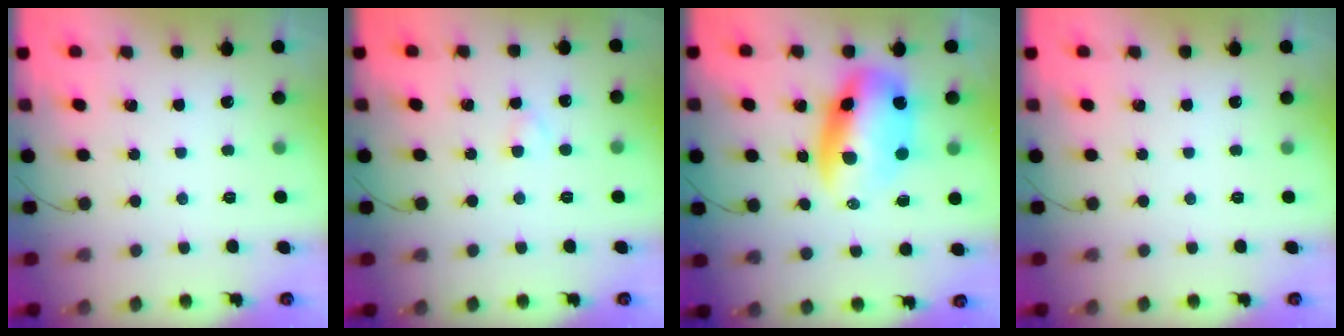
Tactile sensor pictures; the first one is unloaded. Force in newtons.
{"total": 1.8, "press": 1.5, "slide": 0.9}
{"total": 12.3, "press": 12.0, "slide": 2.9}
{"total": 0.0}